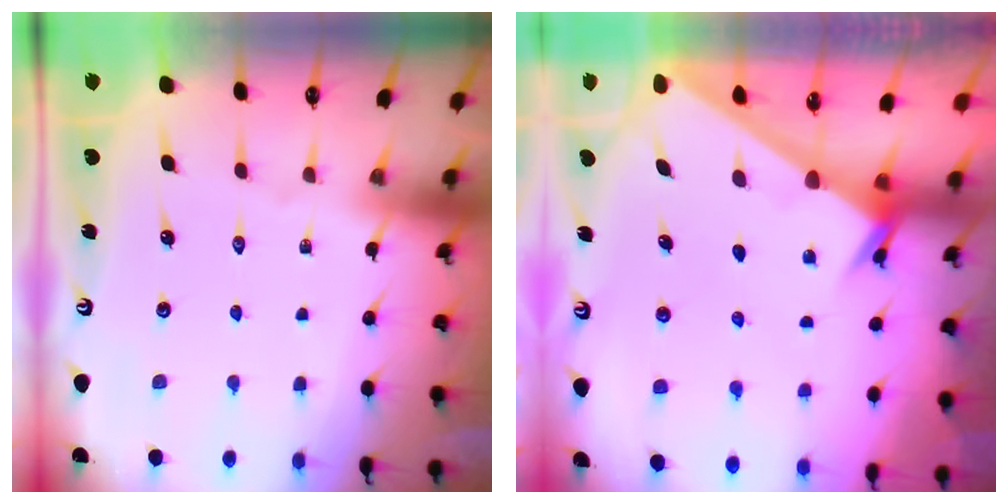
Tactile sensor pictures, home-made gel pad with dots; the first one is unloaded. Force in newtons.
{"total": 2.2, "press": 2.2, "slide": 0.2}